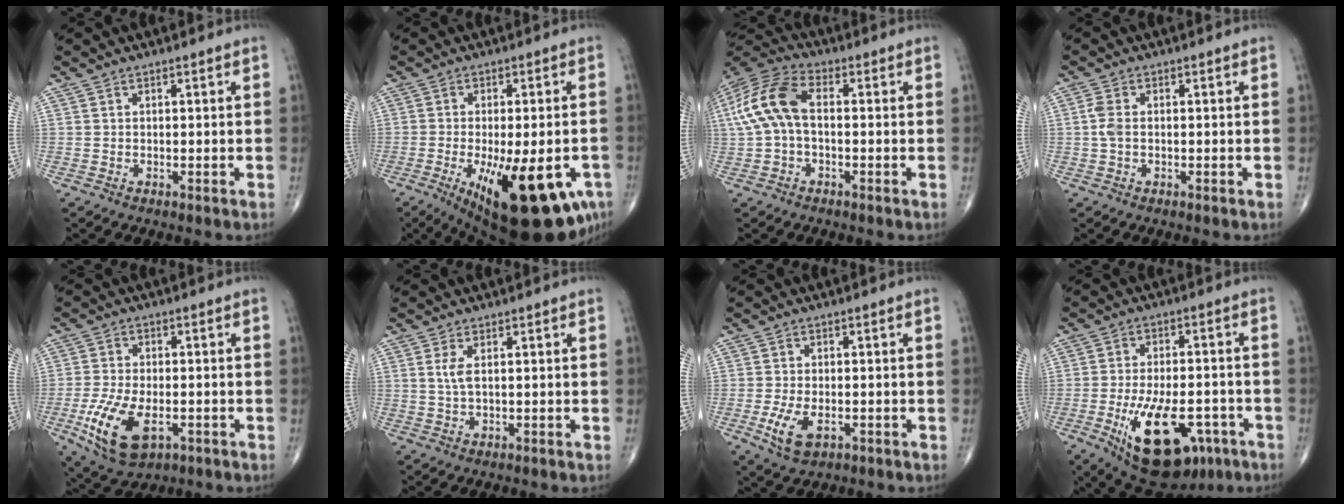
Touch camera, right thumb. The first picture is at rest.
{"total": 21.5, "force": [-8.6, 7.9, 18.1], "torque": [-0.220, -0.015, -0.104]}
{"total": 12.8, "force": [0.6, 7.2, 10.5], "torque": [-0.229, 0.035, 0.004]}
{"total": 2.6, "force": [0.0, 1.4, 2.2], "torque": [-0.060, 0.005, -0.005]}
{"total": 12.3, "force": [-4.2, 6.4, 9.6], "torque": [-0.191, -0.001, -0.066]}
{"total": 2.6, "force": [0.7, 0.9, 2.4], "torque": [-0.059, 0.001, 0.020]}
{"total": 6.1, "force": [-2.1, 3.3, 4.7], "torque": [-0.097, -0.003, -0.031]}
{"total": 18.5, "force": [-7.7, 9.1, 14.1], "torque": [-0.221, 0.016, -0.100]}